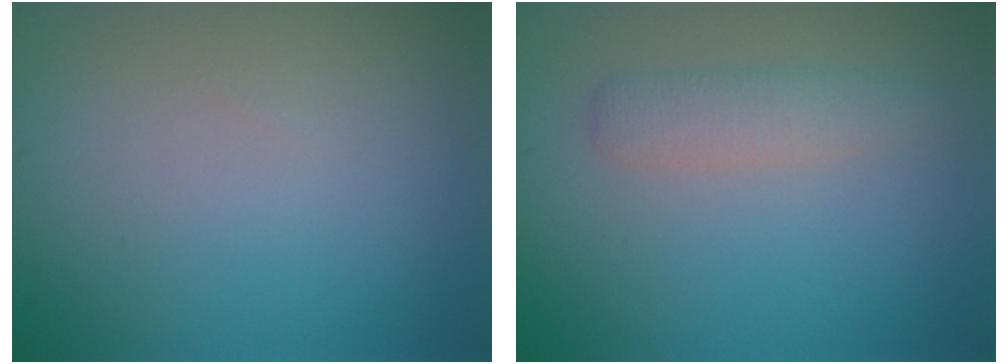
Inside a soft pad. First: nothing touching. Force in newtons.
{"total": 2.2, "press": 2.2, "slide": 0.0}